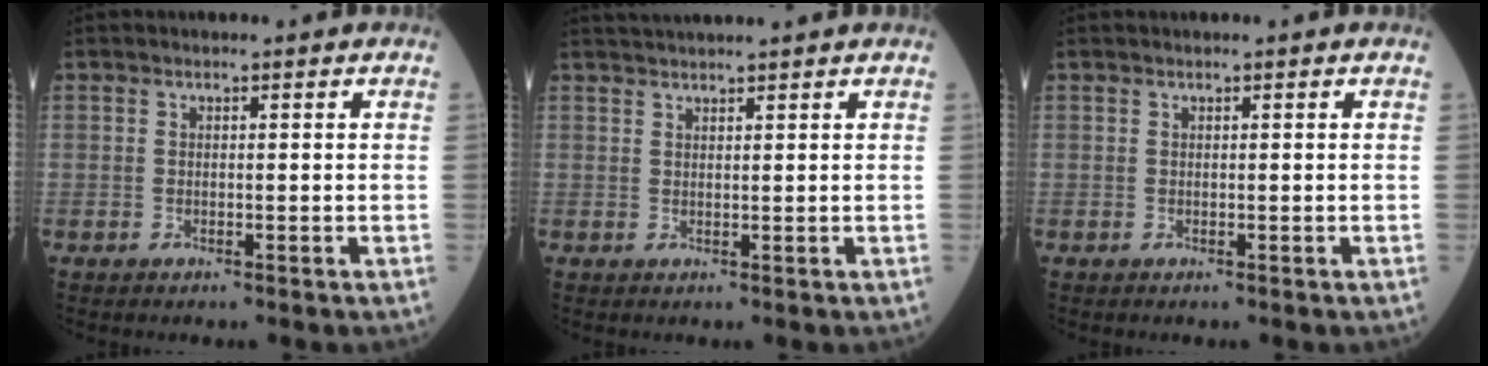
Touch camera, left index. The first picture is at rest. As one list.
[{"total": 4.3, "force": [4.0, -0.6, 1.5], "torque": [-0.019, 0.030, 0.065]}, {"total": 0.0}]